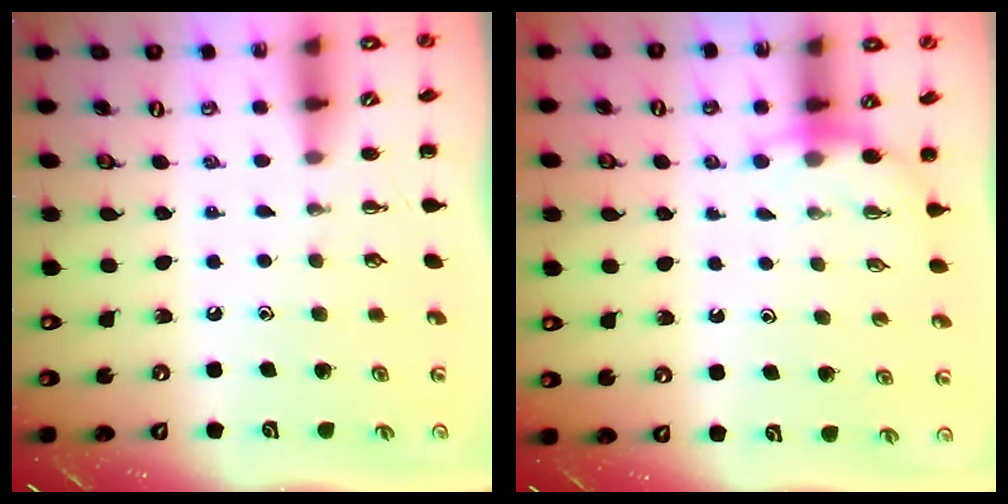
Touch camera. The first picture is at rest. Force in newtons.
{"total": 3.0, "press": 2.9, "slide": 0.9}